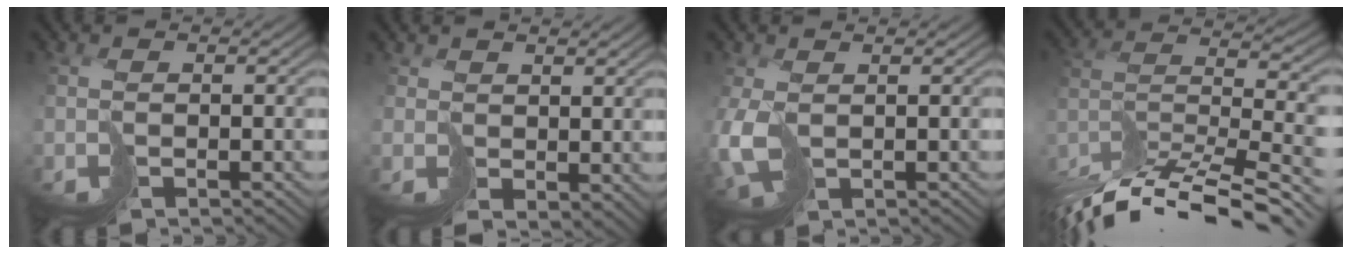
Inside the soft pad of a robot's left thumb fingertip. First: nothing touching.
{"total": 2.2, "force": [0.5, 1.7, 1.3], "torque": [-0.030, -0.009, 0.017]}
{"total": 5.2, "force": [0.1, 3.5, 3.8], "torque": [-0.107, -0.015, 0.010]}
{"total": 14.2, "force": [-11.1, 4.1, 7.9], "torque": [-0.180, -0.004, -0.178]}